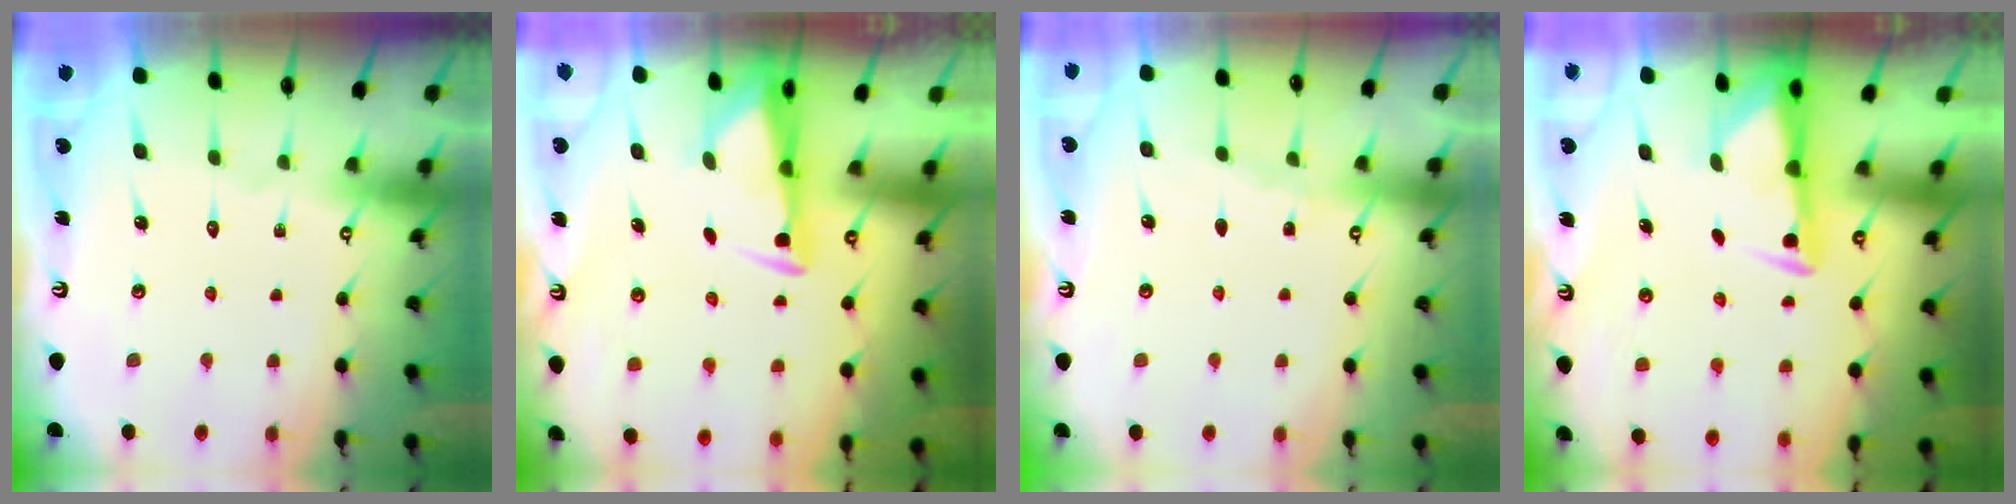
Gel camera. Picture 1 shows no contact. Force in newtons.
{"total": 3.0, "press": 2.9, "slide": 0.9}
{"total": 2.8, "press": 2.8, "slide": 0.4}
{"total": 2.9, "press": 2.9, "slide": 0.6}